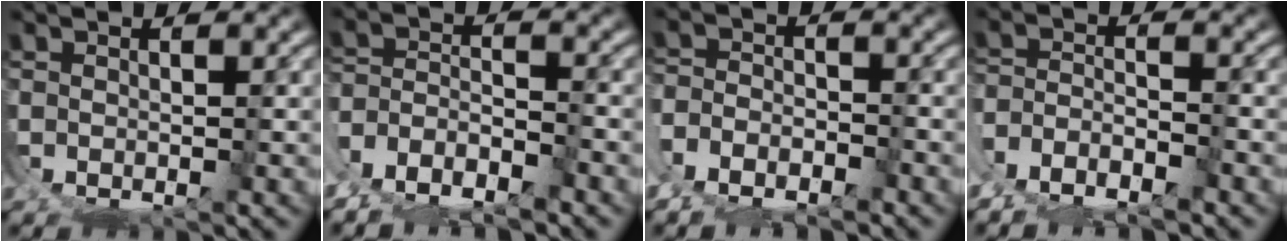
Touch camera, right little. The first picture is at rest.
{"total": 5.2, "force": [-3.0, 3.6, 2.3], "torque": [-0.042, -0.008, -0.057]}
{"total": 2.8, "force": [-2.1, 1.5, 1.2], "torque": [-0.022, -0.011, -0.036]}
{"total": 3.8, "force": [-2.7, 1.9, 1.8], "torque": [-0.025, -0.004, -0.050]}